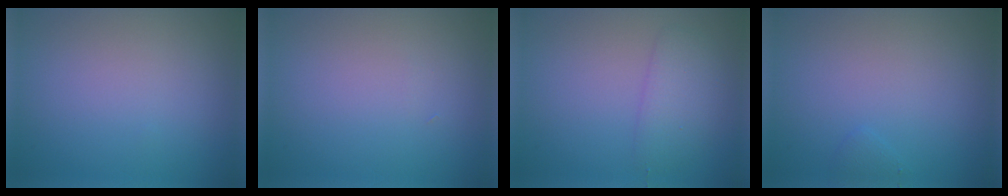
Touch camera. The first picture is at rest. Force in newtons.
{"total": 0.0}
{"total": 2.7, "press": 2.7, "slide": 0.1}
{"total": 0.6, "press": 0.6, "slide": 0.1}